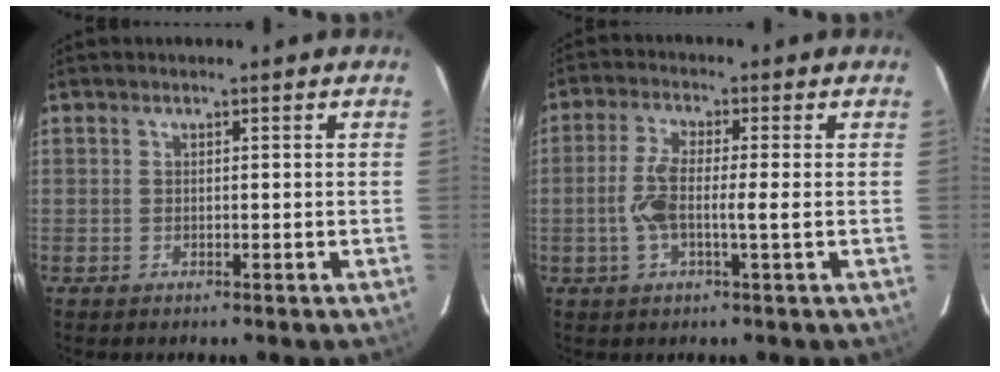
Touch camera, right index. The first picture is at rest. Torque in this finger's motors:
{"motor_torque": [0.94, -0.05, 0.54, 0.14]}